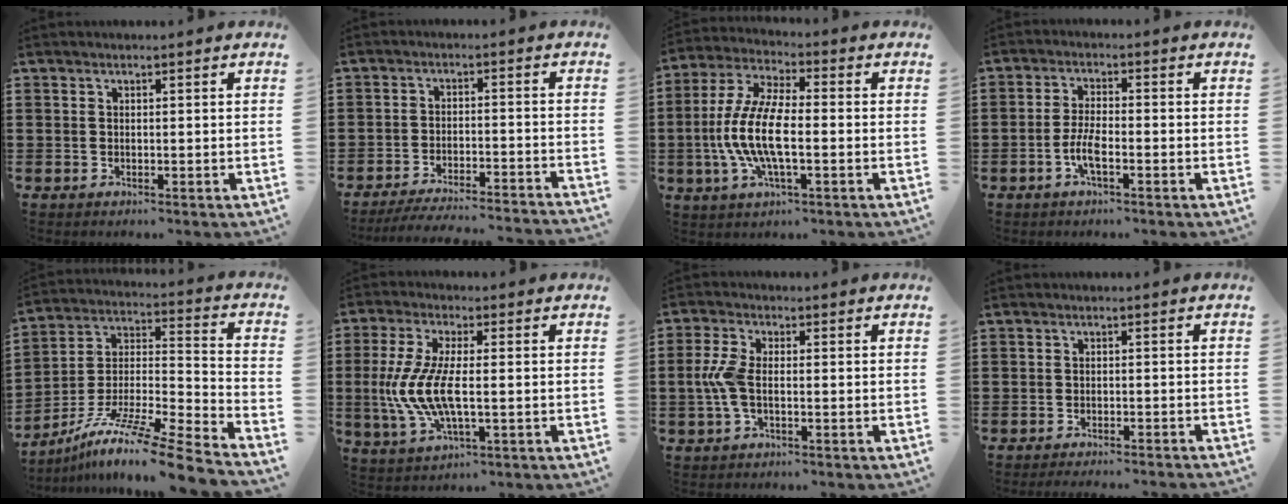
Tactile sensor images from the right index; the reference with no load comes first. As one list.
[{"total": 4.5, "force": [-4.2, -0.1, 1.4], "torque": [-0.031, -0.009, -0.085]}, {"total": 10.1, "force": [-2.2, 3.3, 9.3], "torque": [-0.218, -0.015, -0.049]}, {"total": 4.2, "force": [-1.7, 1.0, 3.7], "torque": [-0.090, -0.007, -0.040]}, {"total": 11.7, "force": [-9.4, 0.0, 7.1], "torque": [-0.113, 0.012, -0.179]}, {"total": 8.7, "force": [-1.2, 2.8, 8.2], "torque": [-0.200, -0.019, -0.032]}, {"total": 4.8, "force": [-0.7, 2.0, 4.3], "torque": [-0.113, -0.007, -0.023]}, {"total": 1.6, "force": [-1.5, -0.2, 0.2], "torque": [-0.004, 0.001, -0.031]}]